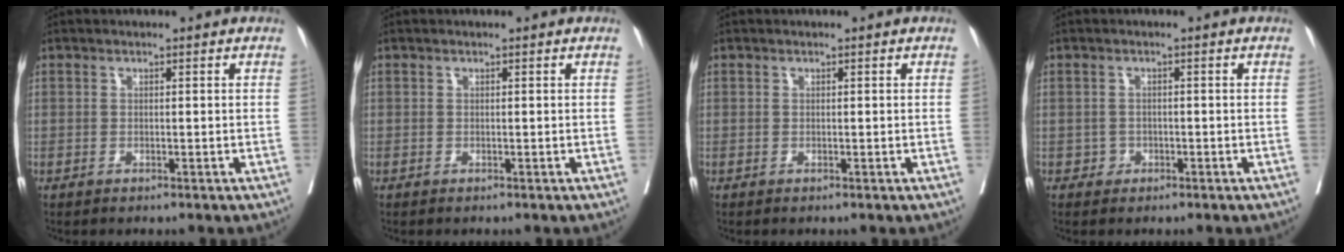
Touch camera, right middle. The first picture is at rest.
{"total": 0.0}
{"total": 0.0}
{"total": 1.3, "force": [-0.6, 1.1, 0.1], "torque": [0.005, 0.006, -0.012]}